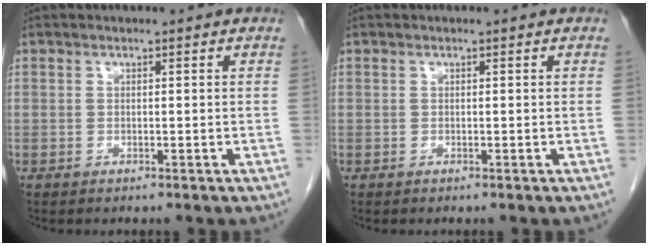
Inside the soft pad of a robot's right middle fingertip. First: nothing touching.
{"total": 0.0}